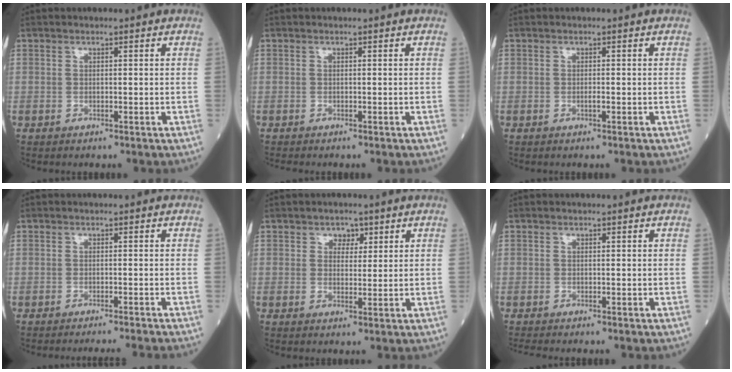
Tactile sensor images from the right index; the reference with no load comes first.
{"total": 0.5, "force": [-0.5, 0.0, 0.1], "torque": [-0.004, -0.001, -0.011]}
{"total": 0.6, "force": [-0.2, 0.0, 0.5], "torque": [-0.011, 0.001, -0.003]}
{"total": 6.6, "force": [-6.0, -1.6, 2.1], "torque": [-0.008, -0.018, -0.076]}
{"total": 2.5, "force": [1.3, 1.8, 1.1], "torque": [-0.009, 0.001, 0.016]}
{"total": 1.5, "force": [-1.5, -0.1, 0.5], "torque": [-0.015, -0.007, -0.025]}